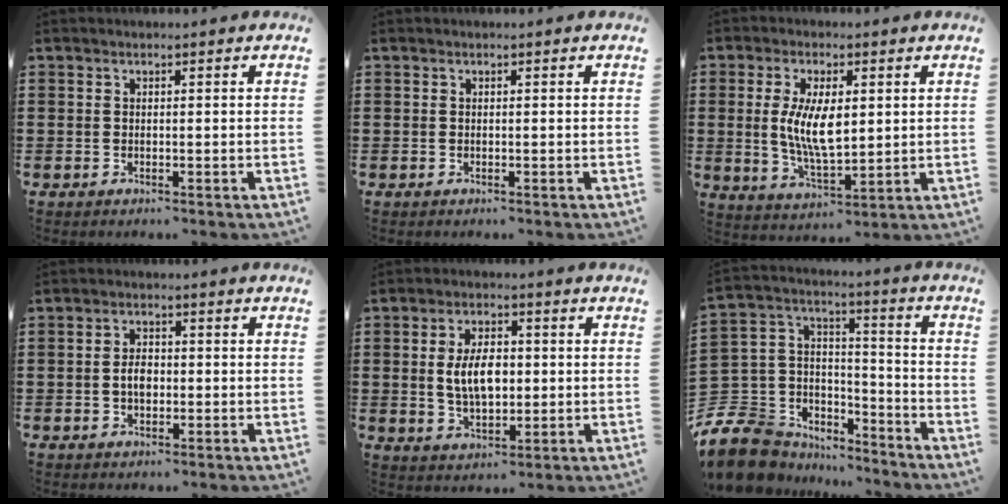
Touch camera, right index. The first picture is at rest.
{"total": 0.0}
{"total": 8.5, "force": [0.8, 3.6, 7.7], "torque": [-0.160, 0.003, 0.012]}
{"total": 3.0, "force": [-0.4, 1.8, 2.3], "torque": [-0.045, 0.005, -0.008]}
{"total": 6.7, "force": [0.3, 3.6, 5.7], "torque": [-0.103, 0.002, -0.002]}
{"total": 9.5, "force": [-6.9, 6.3, 1.8], "torque": [-0.087, 0.004, -0.137]}